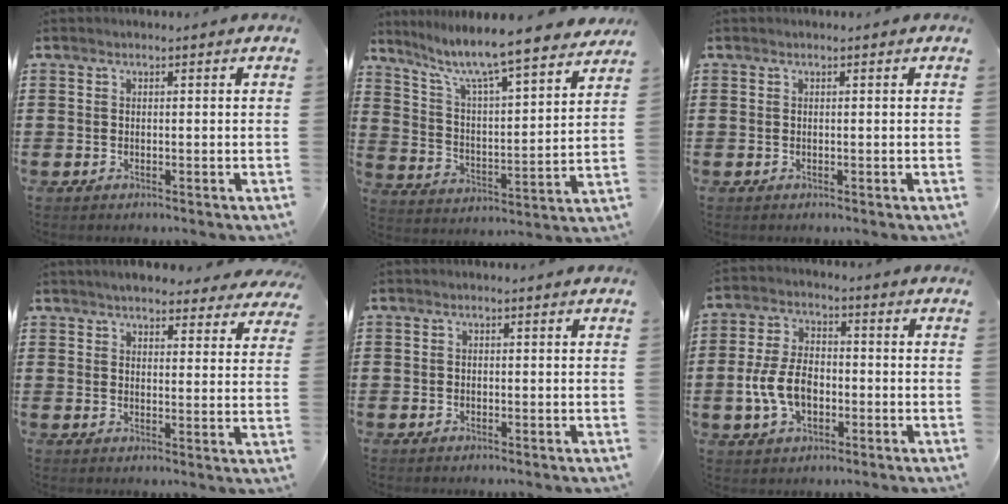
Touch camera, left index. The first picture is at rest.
{"total": 7.9, "force": [7.0, 0.0, 3.8], "torque": [-0.103, -0.054, 0.114]}
{"total": 0.0}
{"total": 4.8, "force": [4.6, 0.8, 1.2], "torque": [-0.031, -0.017, 0.082]}
{"total": 0.6, "force": [-0.3, 0.5, 0.1], "torque": [-0.005, 0.001, -0.007]}
{"total": 8.1, "force": [-2.0, 4.8, 6.2], "torque": [-0.150, 0.002, -0.045]}